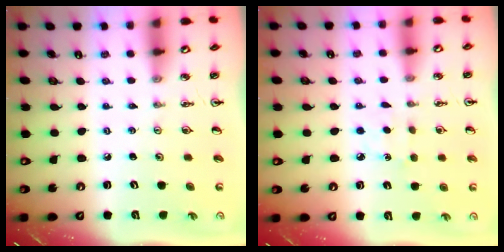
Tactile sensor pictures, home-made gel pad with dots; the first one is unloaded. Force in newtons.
{"total": 3.7, "press": 3.7, "slide": 0.4}